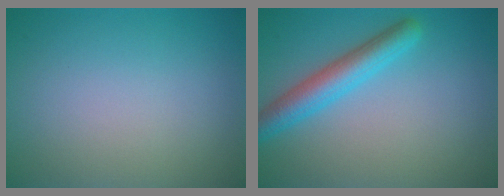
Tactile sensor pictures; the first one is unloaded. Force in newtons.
{"total": 4.1, "press": 4.1, "slide": 0.1}